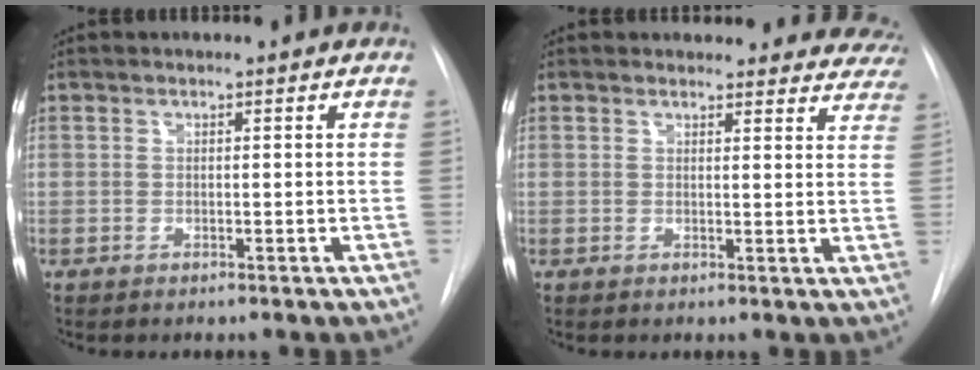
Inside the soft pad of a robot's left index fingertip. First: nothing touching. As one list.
[{"total": 15.2, "force": [14.3, 4.8, 2.0], "torque": [0.010, -0.041, 0.132]}]